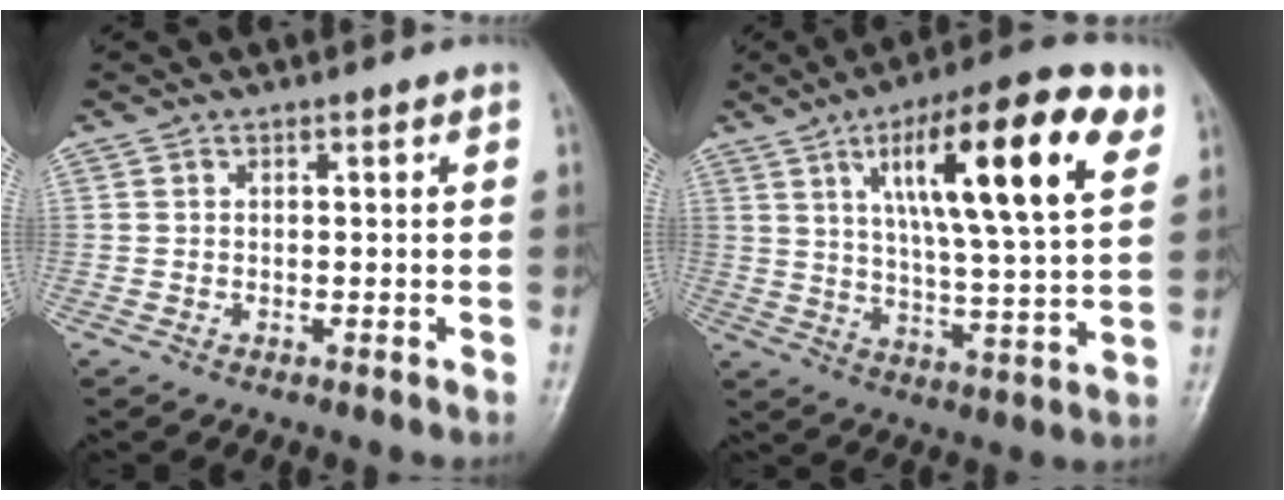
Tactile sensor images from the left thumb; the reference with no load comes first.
{"total": 21.3, "force": [9.0, 5.3, 18.6], "torque": [-0.267, -0.020, 0.137]}